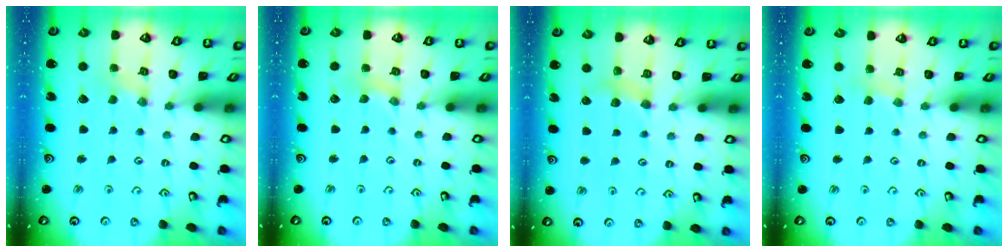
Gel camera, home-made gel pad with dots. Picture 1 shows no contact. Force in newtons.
{"total": 0.0}
{"total": 5.9, "press": 5.9, "slide": 0.7}
{"total": 2.3, "press": 2.3, "slide": 0.4}